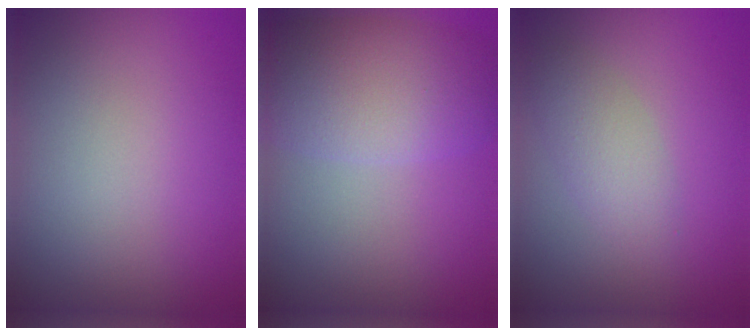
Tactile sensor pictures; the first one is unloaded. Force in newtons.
{"total": 7.2, "press": 7.2, "slide": 0.4}
{"total": 2.4, "press": 2.4, "slide": 0.2}